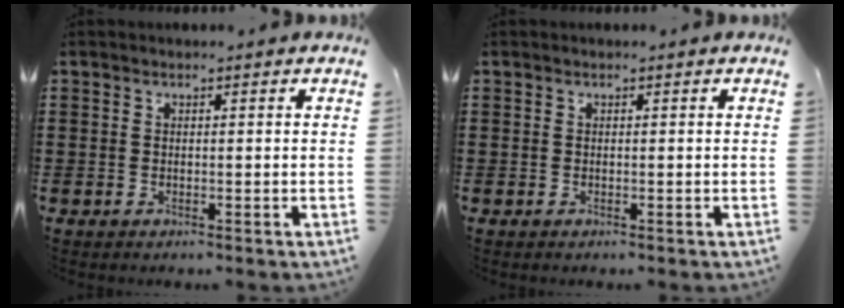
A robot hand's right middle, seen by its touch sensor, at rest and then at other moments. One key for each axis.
{"total": 0.0}